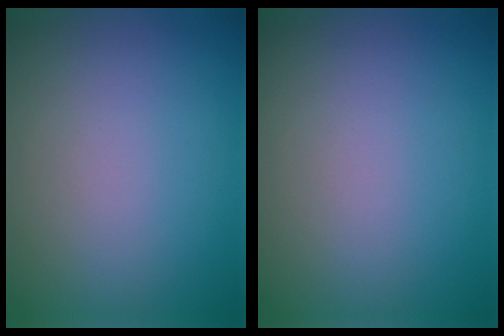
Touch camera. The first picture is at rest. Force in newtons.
{"total": 0.0}